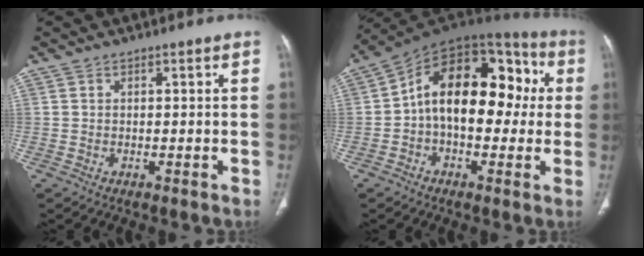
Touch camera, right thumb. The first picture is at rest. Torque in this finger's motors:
{"motor_torque": [0.43, 1.43, 0.32, -0.08, 0.27]}